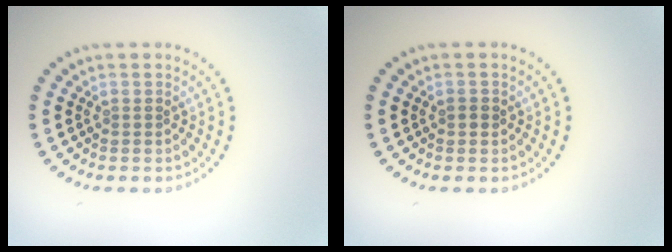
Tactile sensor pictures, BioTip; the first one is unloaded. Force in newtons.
{"total": 0.7, "press": 0.6, "slide": 0.2}